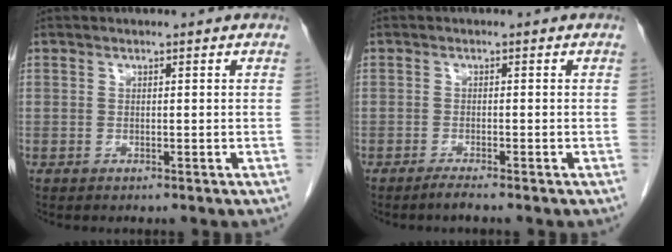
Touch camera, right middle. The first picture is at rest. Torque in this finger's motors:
{"motor_torque": [0.17, -0.12, 0.04, 0.00]}